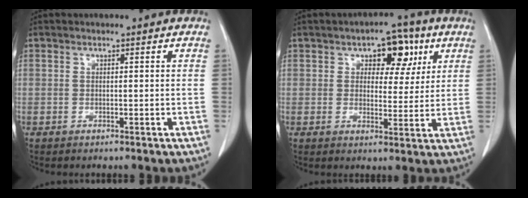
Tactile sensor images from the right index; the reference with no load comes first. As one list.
[{"total": 7.4, "force": [3.3, 4.1, 5.2], "torque": [-0.059, 0.017, 0.045]}]